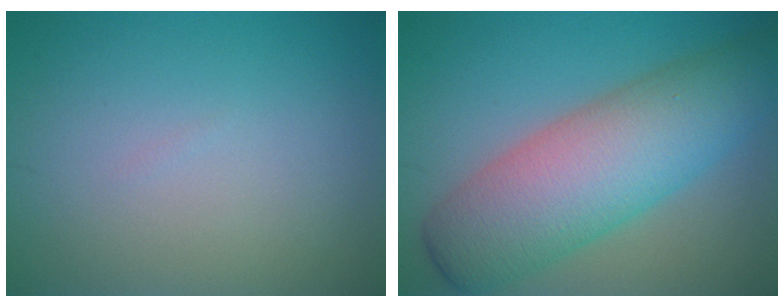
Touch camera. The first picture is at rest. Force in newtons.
{"total": 9.8, "press": 9.8, "slide": 0.1}